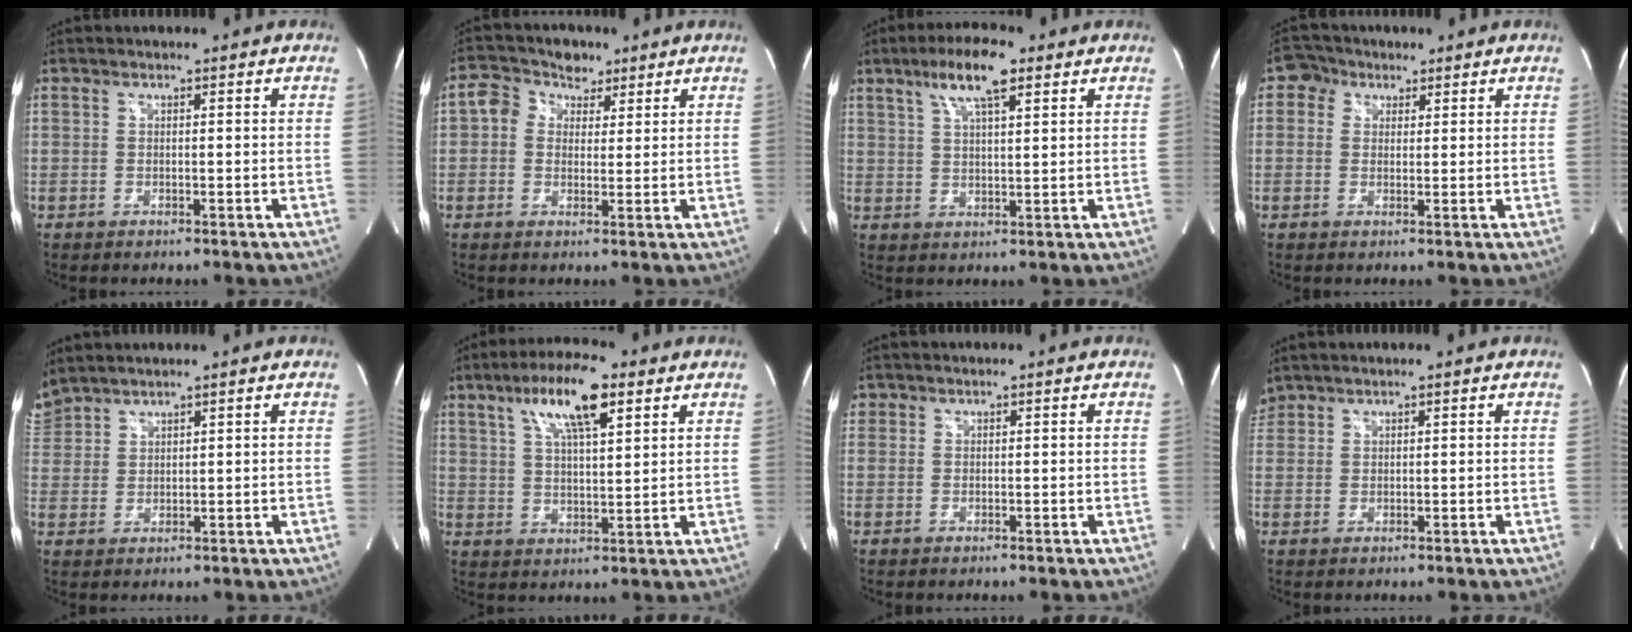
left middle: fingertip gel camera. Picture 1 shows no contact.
{"total": 5.8, "force": [2.6, 4.6, 2.4], "torque": [-0.040, 0.033, 0.046]}
{"total": 8.2, "force": [4.8, 1.7, 6.4], "torque": [-0.122, 0.015, 0.084]}
{"total": 3.8, "force": [1.7, 3.3, 0.9], "torque": [-0.017, 0.018, 0.028]}
{"total": 5.1, "force": [4.9, 0.9, 0.9], "torque": [-0.033, 0.024, 0.105]}
{"total": 11.0, "force": [6.0, 2.3, 8.9], "torque": [-0.166, 0.015, 0.103]}
{"total": 0.8, "force": [0.4, 0.7, 0.0], "torque": [0.008, 0.004, 0.005]}
{"total": 2.3, "force": [2.1, 1.0, 0.0], "torque": [-0.004, 0.016, 0.044]}